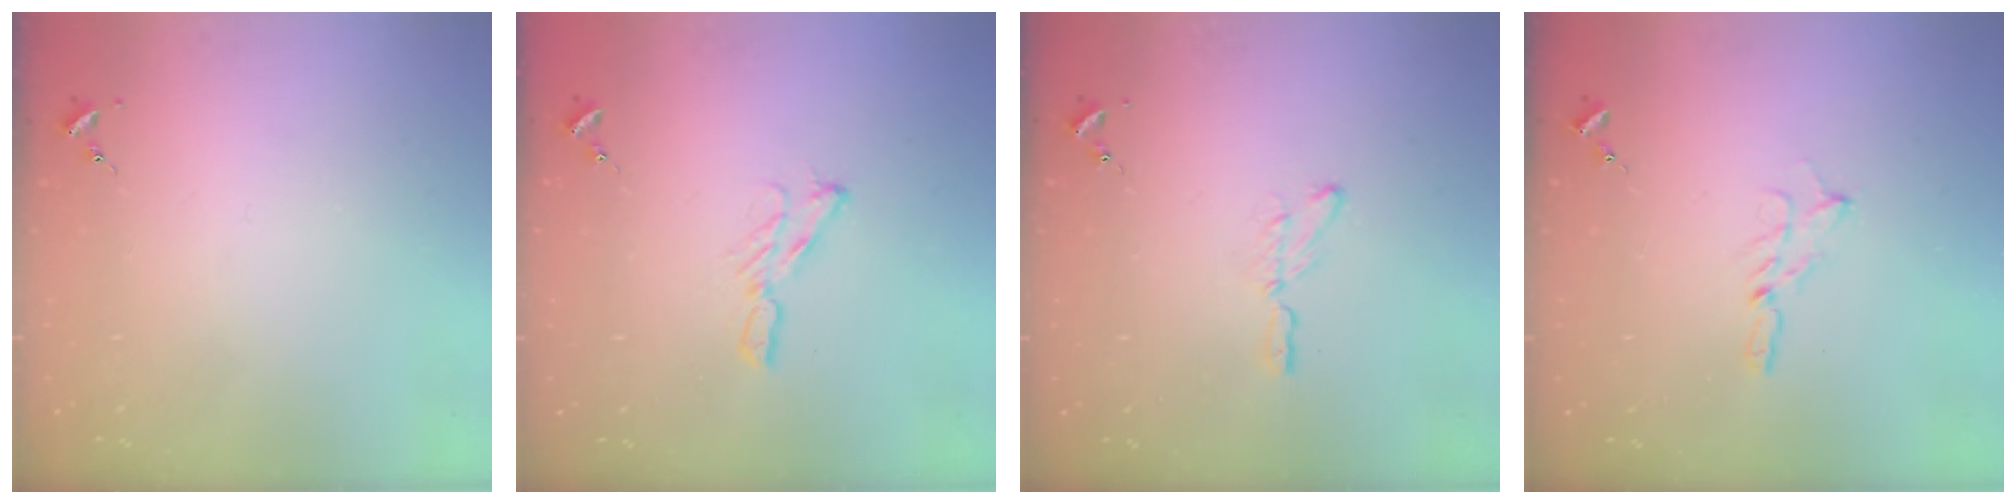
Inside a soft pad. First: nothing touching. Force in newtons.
{"total": 6.2, "press": 6.2, "slide": 0.5}
{"total": 2.9, "press": 2.9, "slide": 0.3}
{"total": 2.0, "press": 2.0, "slide": 0.2}